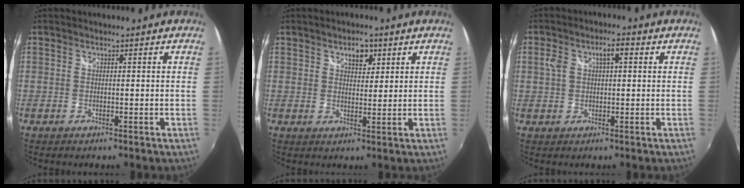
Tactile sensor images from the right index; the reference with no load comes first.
{"total": 3.9, "force": [2.1, 2.3, 2.3], "torque": [-0.031, 0.008, 0.034]}
{"total": 4.9, "force": [1.2, 2.5, 4.1], "torque": [-0.075, 0.015, 0.023]}